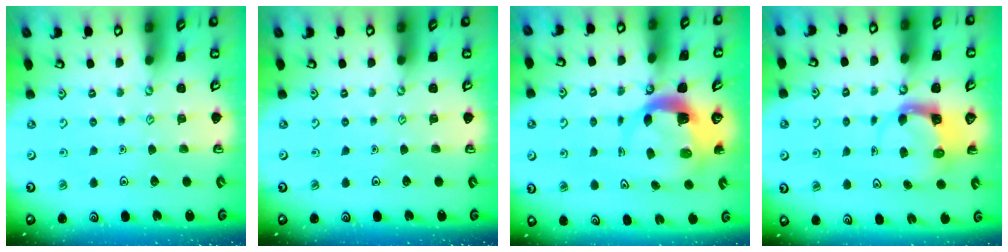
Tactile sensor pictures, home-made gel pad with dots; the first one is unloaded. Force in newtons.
{"total": 0.0}
{"total": 5.6, "press": 5.6, "slide": 0.8}
{"total": 3.6, "press": 3.6, "slide": 0.4}